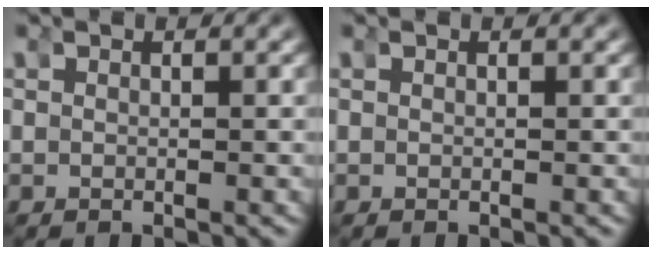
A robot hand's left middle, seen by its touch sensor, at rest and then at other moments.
{"total": 0.0}